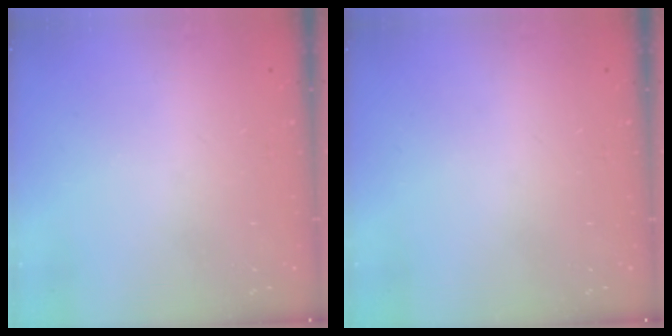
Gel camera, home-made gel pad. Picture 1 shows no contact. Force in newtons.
{"total": 0.0}